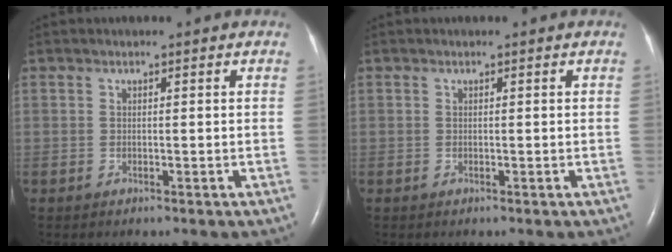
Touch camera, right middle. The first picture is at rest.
{"total": 0.0}